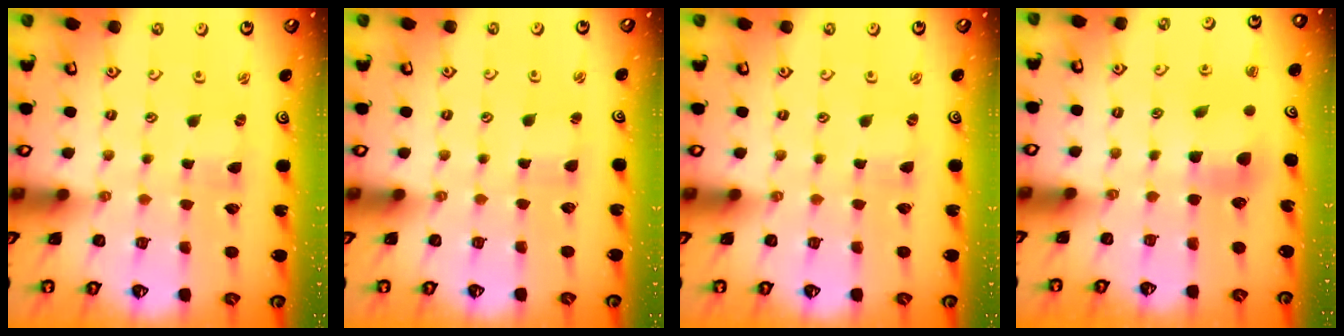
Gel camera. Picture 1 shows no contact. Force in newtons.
{"total": 1.4, "press": 1.4, "slide": 0.1}
{"total": 0.0}
{"total": 6.3, "press": 6.3, "slide": 0.2}